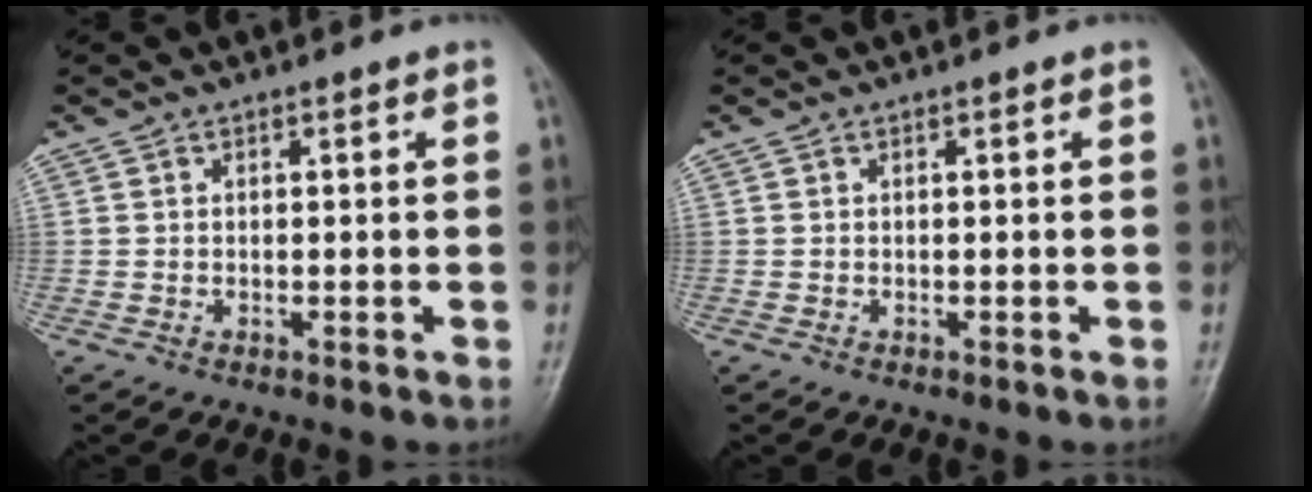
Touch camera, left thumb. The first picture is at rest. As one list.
[{"total": 0.0}]